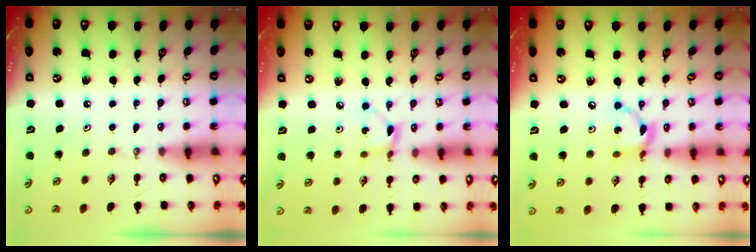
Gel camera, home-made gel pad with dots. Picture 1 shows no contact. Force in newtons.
{"total": 2.7, "press": 2.7, "slide": 0.2}
{"total": 7.9, "press": 7.9, "slide": 0.4}